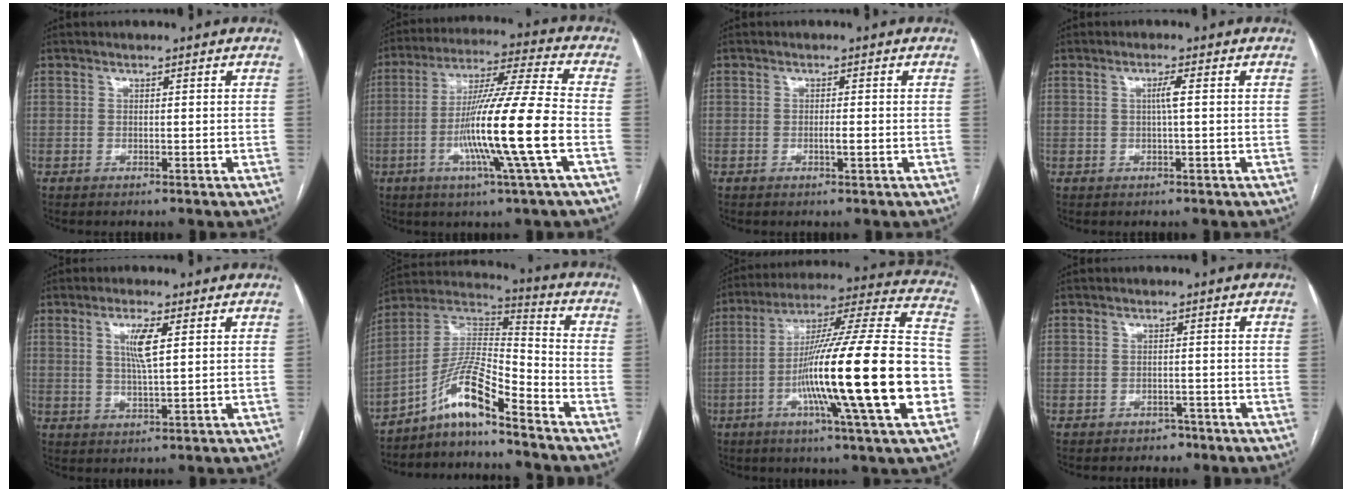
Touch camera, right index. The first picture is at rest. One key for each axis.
{"total": 16.1, "fx": -4.1, "fy": -1.6, "fz": 15.5, "tx": -0.286, "ty": -0.009, "tz": -0.083}
{"total": 1.4, "fx": -0.3, "fy": 0.1, "fz": 1.3, "tx": -0.026, "ty": -0.001, "tz": -0.006}
{"total": 1.9, "fx": 0.2, "fy": -0.3, "fz": 1.9, "tx": -0.034, "ty": 0.002, "tz": 0.002}
{"total": 4.9, "fx": 1.5, "fy": 0.4, "fz": 4.6, "tx": -0.090, "ty": -0.003, "tz": 0.030}
{"total": 10.8, "fx": -7.6, "fy": 0.9, "fz": 7.7, "tx": -0.157, "ty": 0.022, "tz": -0.140}
{"total": 28.2, "fx": -6.7, "fy": 0.7, "fz": 27.4, "tx": -0.406, "ty": -0.016, "tz": -0.127}
{"total": 2.2, "fx": -1.7, "fy": 1.3, "fz": 0.3, "tx": -0.011, "ty": 0.006, "tz": -0.020}